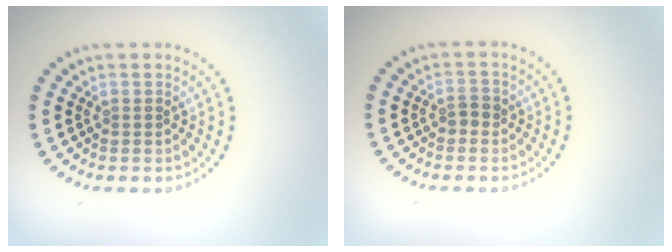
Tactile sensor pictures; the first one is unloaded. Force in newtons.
{"total": 1.1, "press": 1.1, "slide": 0.3}